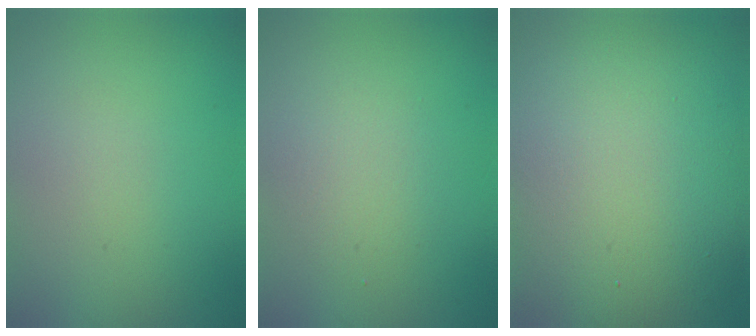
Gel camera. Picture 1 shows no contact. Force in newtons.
{"total": 2.1, "press": 2.1, "slide": 0.1}
{"total": 14.5, "press": 14.5, "slide": 0.7}